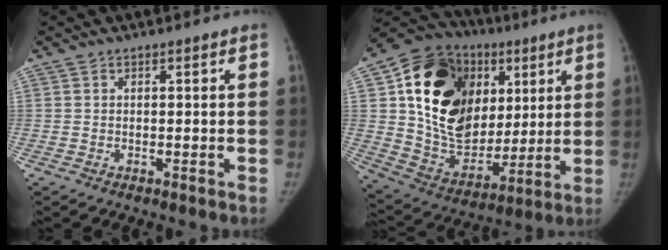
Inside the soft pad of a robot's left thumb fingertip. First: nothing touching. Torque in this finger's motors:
{"motor_torque": [2.36, 2.65, 1.39, -1.38, 0.22]}